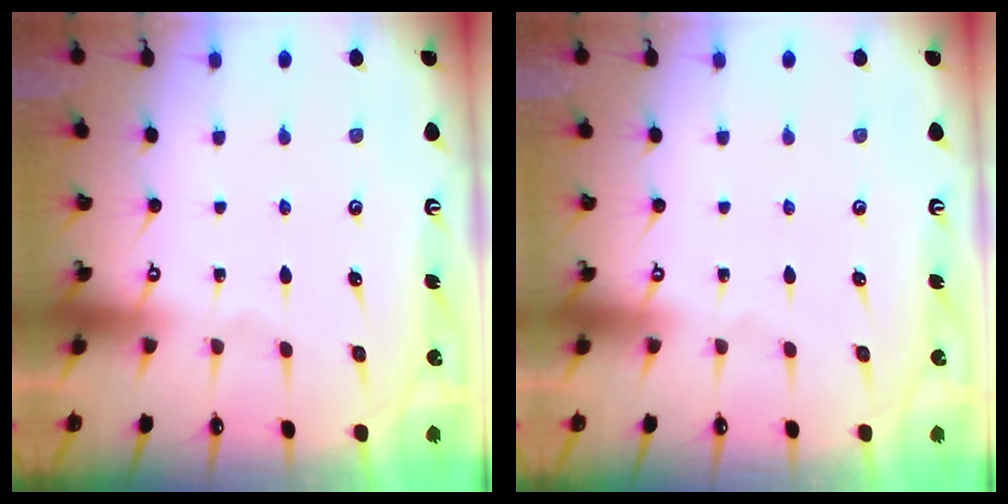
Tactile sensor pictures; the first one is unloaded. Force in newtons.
{"total": 0.0}